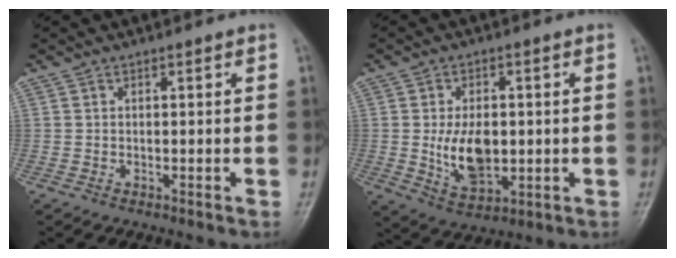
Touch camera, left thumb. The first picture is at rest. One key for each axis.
{"total": 9.8, "fx": -0.4, "fy": 5.9, "fz": 7.8, "tx": -0.115, "ty": -0.009, "tz": 0.001}